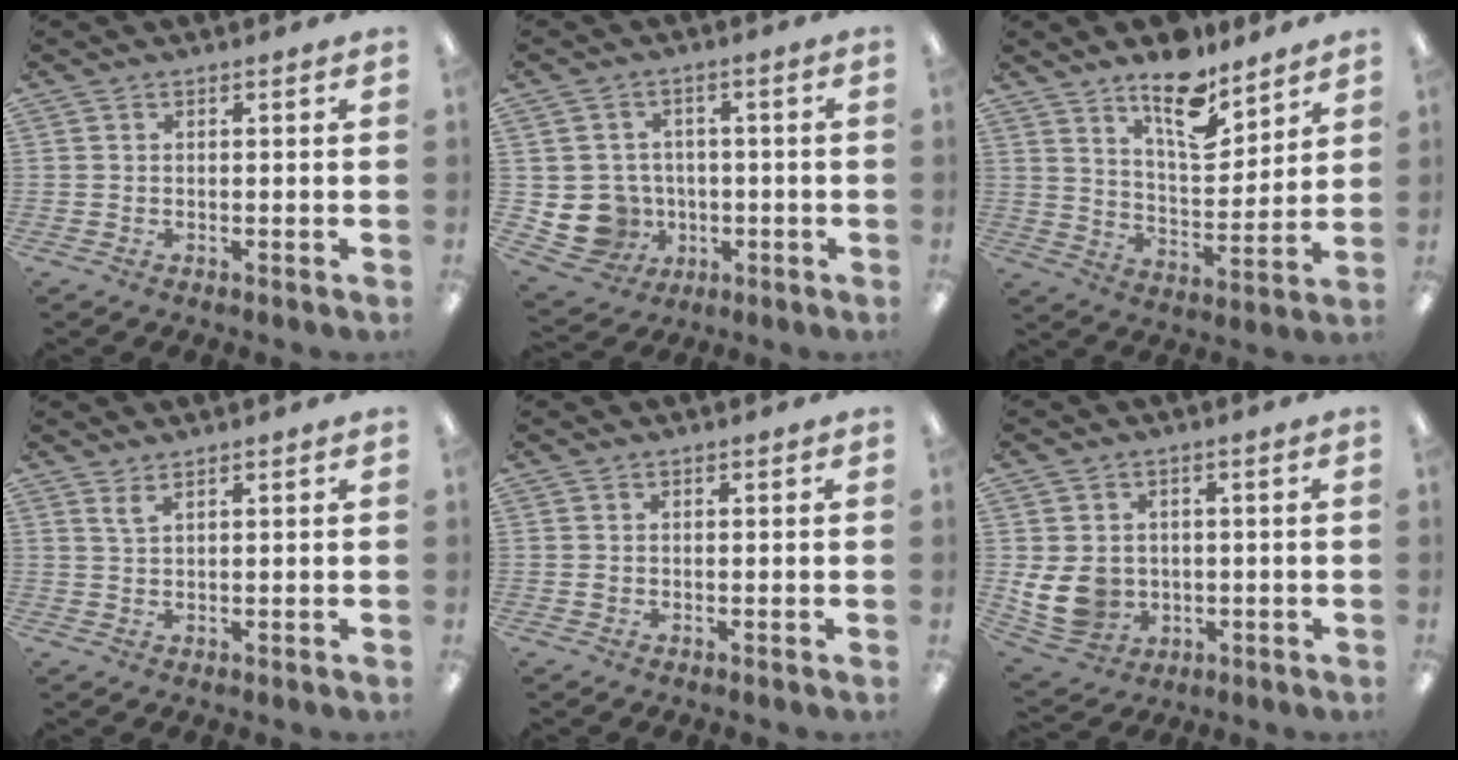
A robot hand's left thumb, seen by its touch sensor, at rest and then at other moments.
{"total": 8.8, "force": [-1.7, 8.4, 2.1], "torque": [-0.069, 0.015, -0.019]}
{"total": 13.7, "force": [10.3, 5.3, 7.2], "torque": [-0.105, -0.066, 0.180]}
{"total": 2.5, "force": [1.9, 0.9, 1.4], "torque": [-0.032, 0.000, 0.034]}
{"total": 0.7, "force": [0.1, 0.7, 0.1], "torque": [0.006, 0.002, -0.002]}
{"total": 9.8, "force": [-0.7, 8.6, 4.6], "torque": [-0.113, 0.006, -0.004]}